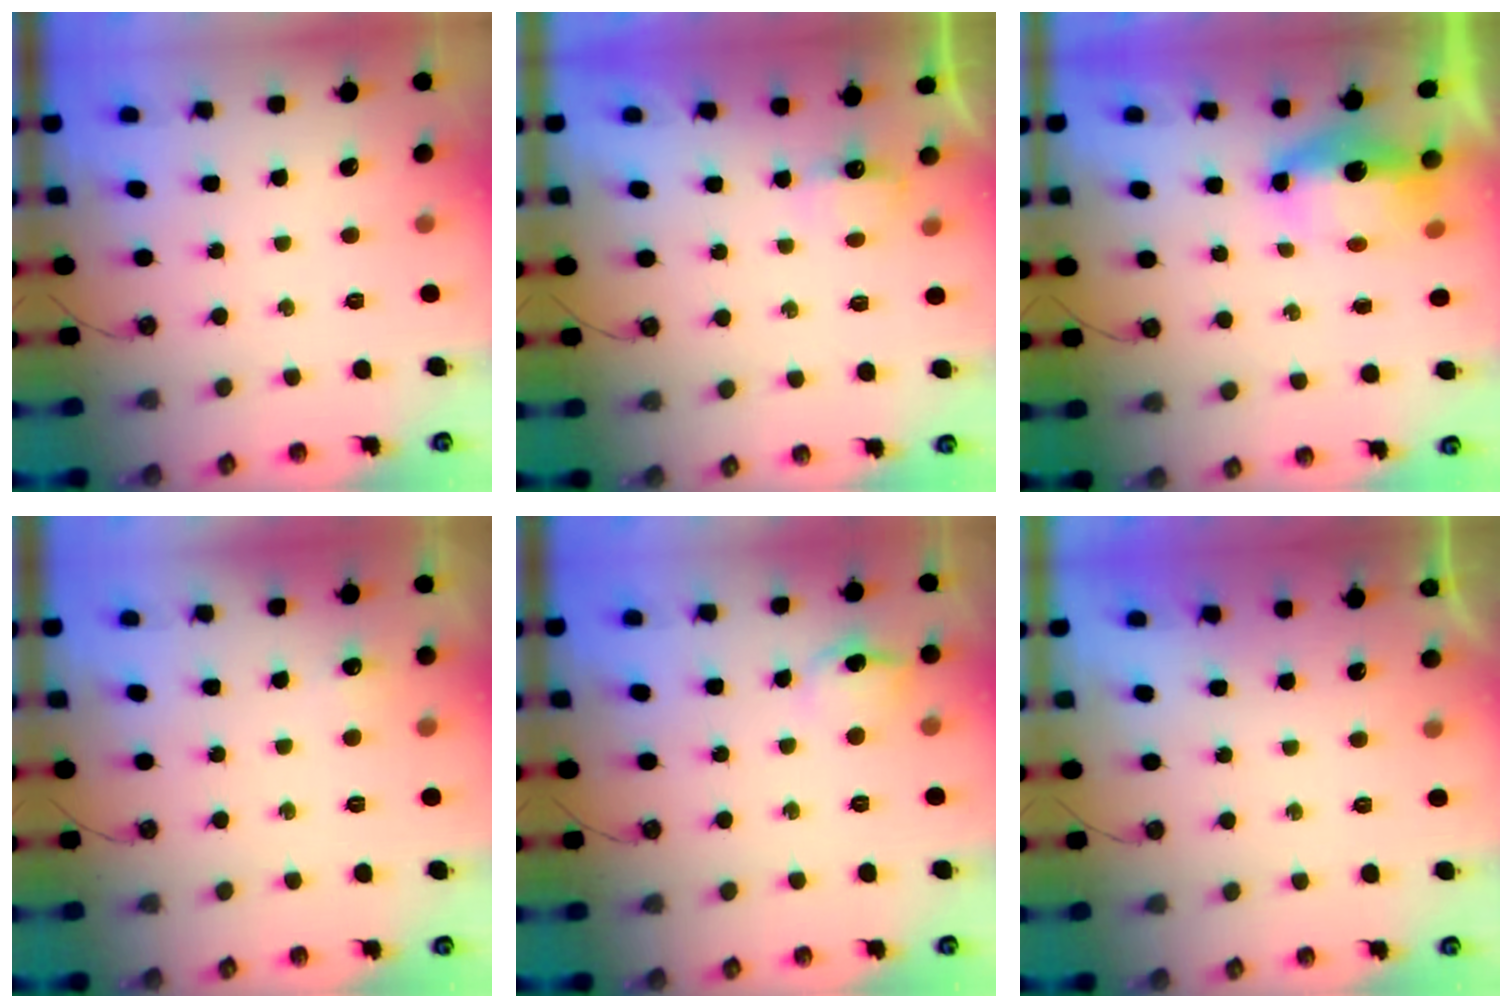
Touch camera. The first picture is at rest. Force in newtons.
{"total": 3.6, "press": 3.6, "slide": 0.6}
{"total": 6.7, "press": 6.6, "slide": 0.5}
{"total": 4.9, "press": 4.9, "slide": 0.7}
{"total": 9.1, "press": 9.1, "slide": 0.9}
{"total": 0.0}